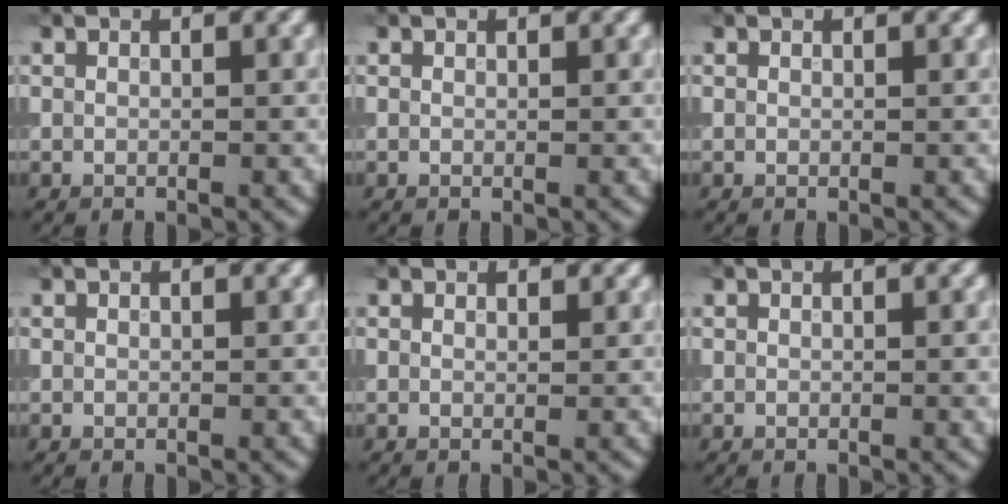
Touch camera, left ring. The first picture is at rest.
{"total": 0.0}
{"total": 0.0}
{"total": 0.0}
{"total": 0.5, "force": [0.4, 0.2, 0.0], "torque": [0.002, -0.004, 0.005]}
{"total": 0.6, "force": [0.0, 0.1, 0.6], "torque": [-0.005, -0.001, 0.000]}